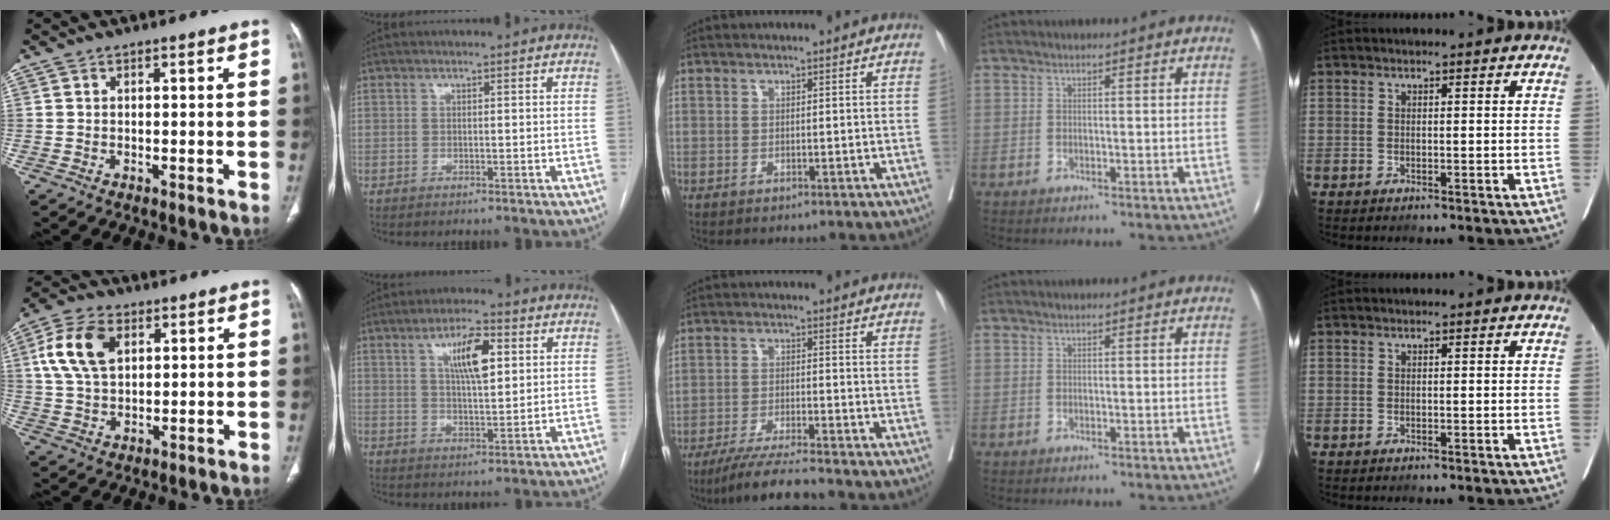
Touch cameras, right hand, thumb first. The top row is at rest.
{"thumb": {"total": 11.2, "force": [3.7, 7.0, 8.0], "torque": [-0.154, 0.003, 0.070]}, "index": {"total": 8.1, "force": [2.9, 2.2, 7.2], "torque": [-0.126, 0.008, 0.051]}, "middle": {"total": 7.7, "force": [-6.7, -1.3, 3.4], "torque": [-0.051, -0.029, -0.117]}}